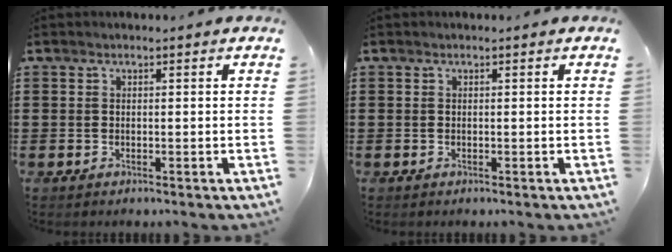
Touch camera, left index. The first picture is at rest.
{"total": 0.0}